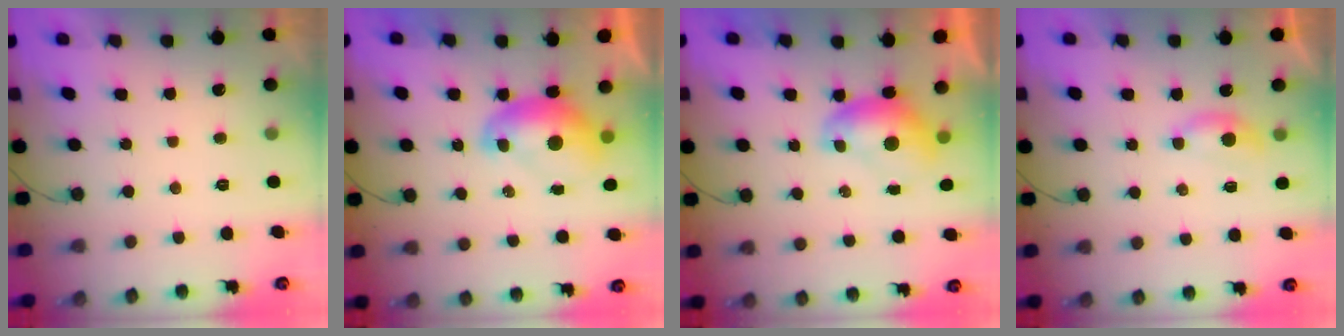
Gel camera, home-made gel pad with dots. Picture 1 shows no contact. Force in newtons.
{"total": 8.9, "press": 8.9, "slide": 0.4}
{"total": 7.2, "press": 7.1, "slide": 0.9}
{"total": 3.9, "press": 3.9, "slide": 0.6}